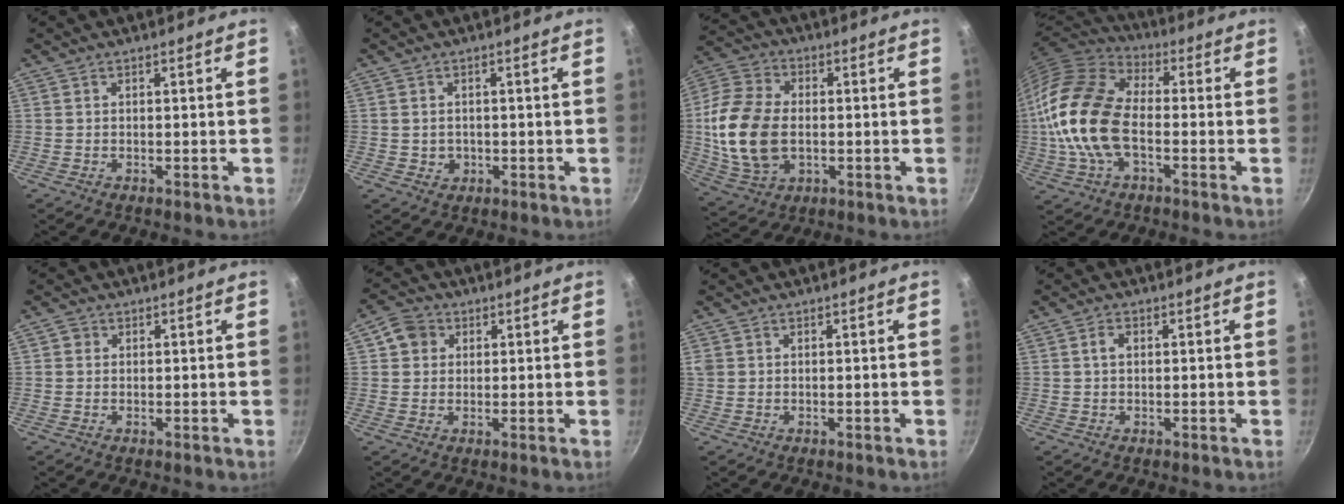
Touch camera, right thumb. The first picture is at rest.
{"total": 2.3, "force": [-0.2, 2.1, 1.0], "torque": [-0.013, 0.001, 0.001]}
{"total": 17.1, "force": [-0.8, 11.5, 12.6], "torque": [-0.241, 0.009, -0.012]}
{"total": 18.7, "force": [-2.0, 11.0, 15.0], "torque": [-0.284, 0.030, -0.054]}
{"total": 1.5, "force": [0.3, 1.4, 0.4], "torque": [-0.003, 0.000, 0.001]}
{"total": 5.2, "force": [1.6, 4.6, 1.8], "torque": [-0.001, 0.005, 0.018]}
{"total": 1.4, "force": [0.3, 1.3, 0.5], "torque": [-0.010, 0.003, 0.005]}
{"total": 1.9, "force": [0.3, 1.3, 1.3], "torque": [-0.019, 0.005, 0.004]}